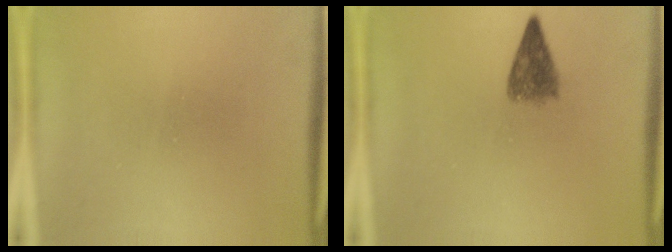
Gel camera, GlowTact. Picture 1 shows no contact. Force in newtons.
{"total": 4.1}